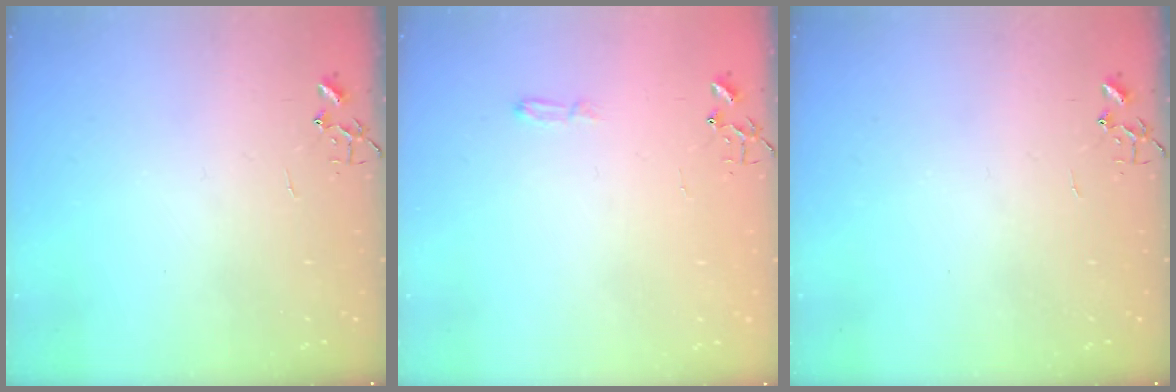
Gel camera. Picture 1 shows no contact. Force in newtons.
{"total": 4.0, "press": 3.9, "slide": 0.5}
{"total": 0.0}